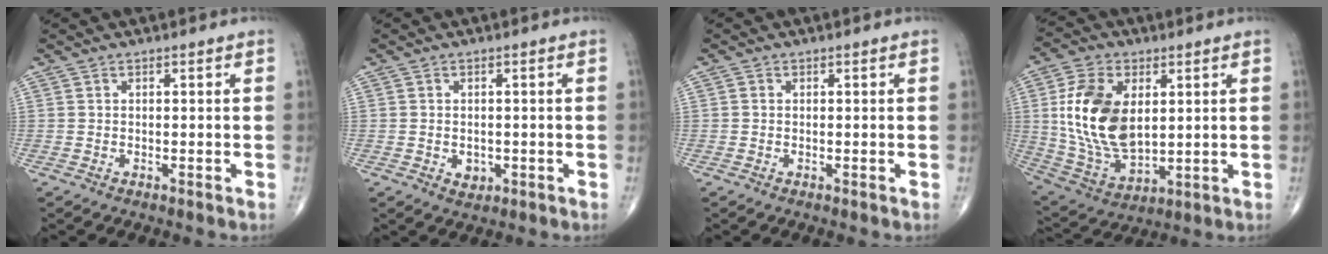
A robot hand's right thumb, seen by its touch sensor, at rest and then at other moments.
{"total": 2.5, "force": [-0.6, 2.0, 1.5], "torque": [-0.013, 0.000, -0.002]}
{"total": 0.5, "force": [0.0, 0.5, 0.2], "torque": [-0.002, 0.001, -0.002]}
{"total": 17.8, "force": [3.1, 10.7, 13.9], "torque": [-0.256, -0.018, 0.068]}